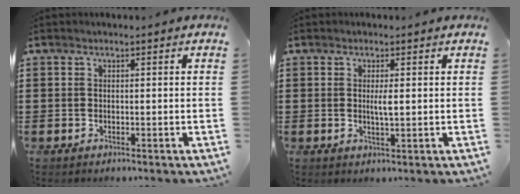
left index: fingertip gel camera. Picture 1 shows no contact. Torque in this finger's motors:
{"motor_torque": [0.69, -0.02, 0.10, 0.07]}